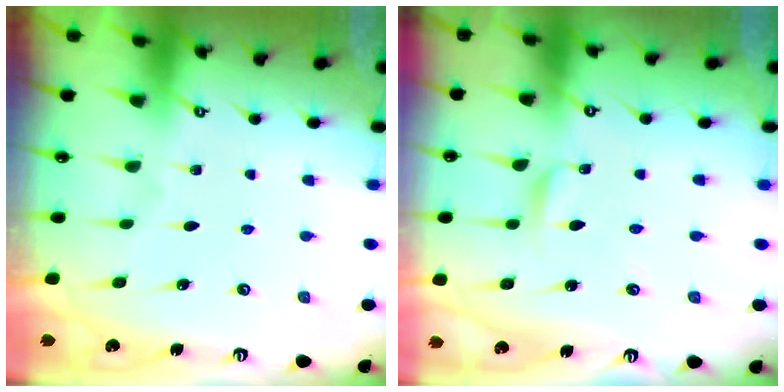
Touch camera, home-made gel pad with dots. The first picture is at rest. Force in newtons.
{"total": 1.7, "press": 1.7, "slide": 0.1}